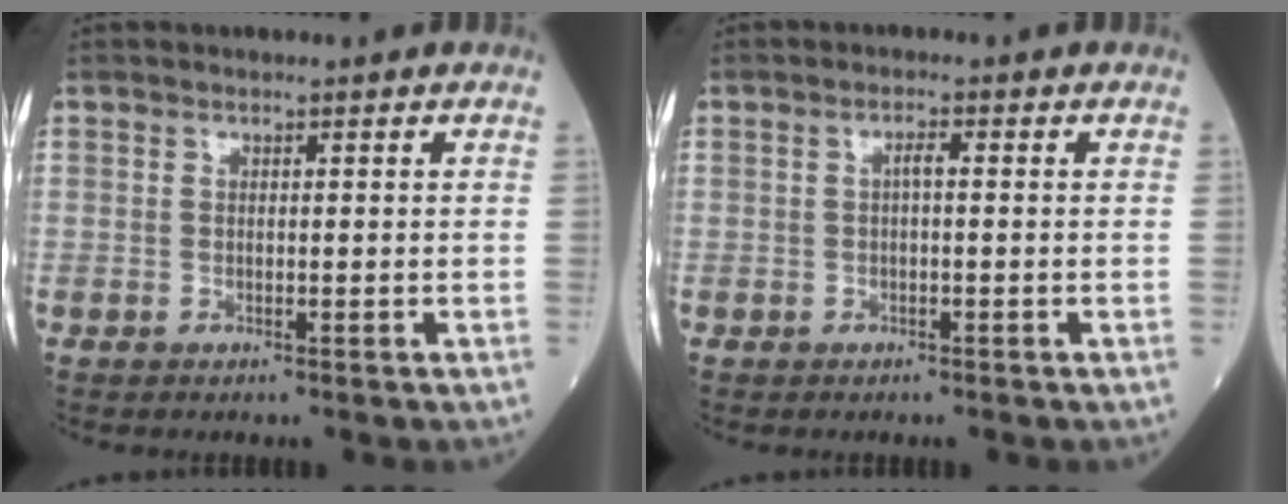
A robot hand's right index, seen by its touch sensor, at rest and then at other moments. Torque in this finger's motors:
{"motor_torque": [0.56, 0.15, 0.13, 0.02]}